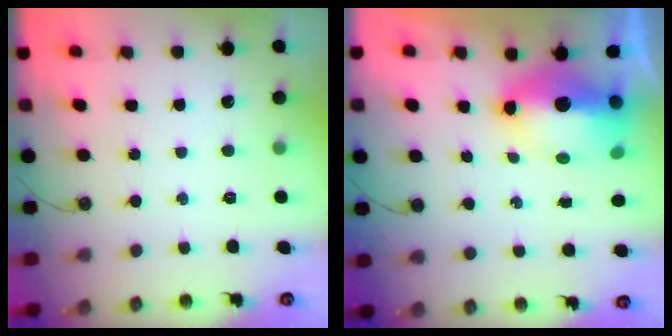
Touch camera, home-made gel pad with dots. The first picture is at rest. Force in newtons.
{"total": 11.0, "press": 10.9, "slide": 1.1}